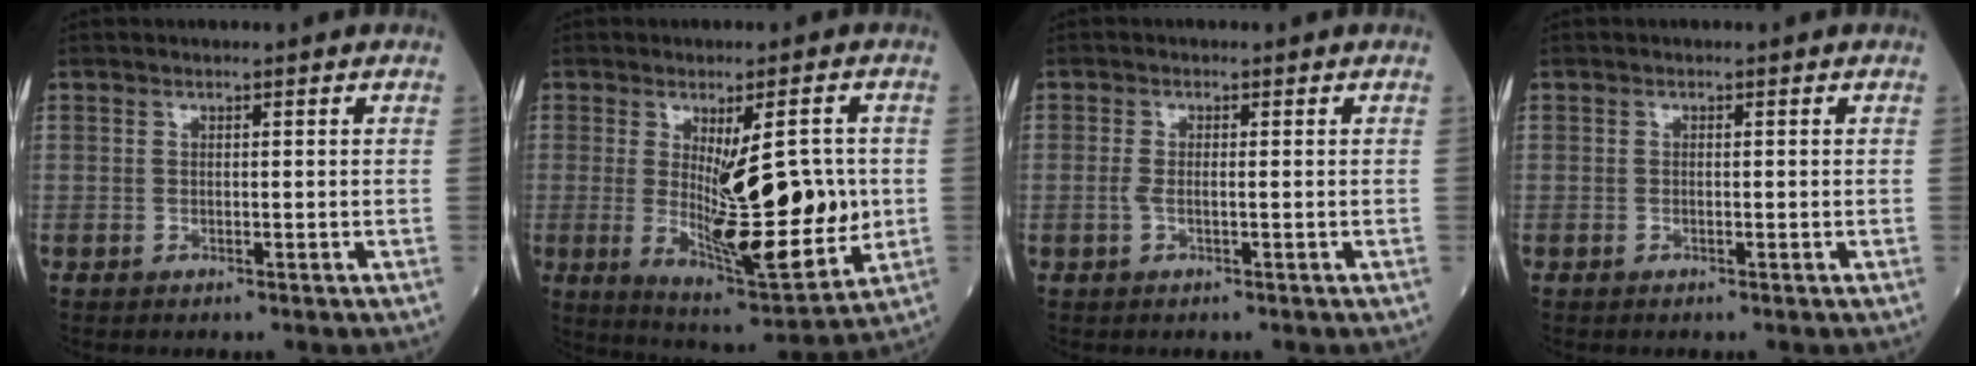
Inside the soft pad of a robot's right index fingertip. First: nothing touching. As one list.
[{"total": 15.9, "force": [0.1, 3.9, 15.5], "torque": [-0.246, -0.021, 0.015]}, {"total": 1.5, "force": [-0.2, 0.5, 1.4], "torque": [-0.036, -0.002, -0.005]}, {"total": 0.0}]